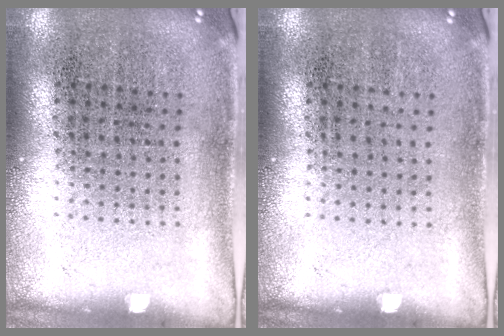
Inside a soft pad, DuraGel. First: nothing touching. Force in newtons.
{"total": 0.0}